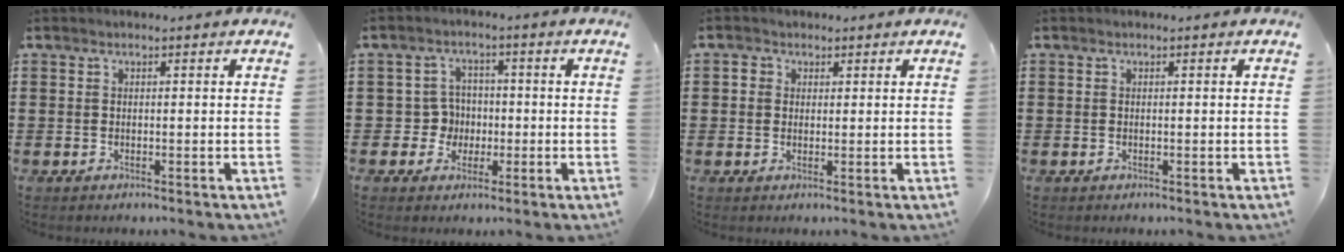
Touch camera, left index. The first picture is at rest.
{"total": 4.5, "force": [-0.5, 4.3, 1.2], "torque": [-0.041, 0.009, -0.011]}
{"total": 1.9, "force": [0.8, 1.7, 0.2], "torque": [-0.005, 0.005, 0.012]}
{"total": 0.0}